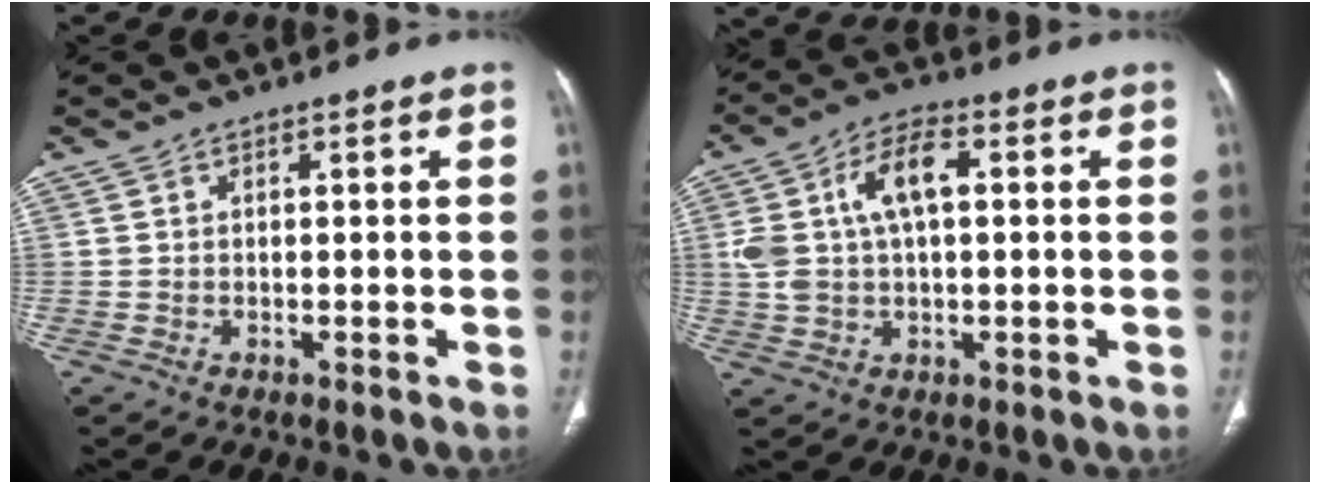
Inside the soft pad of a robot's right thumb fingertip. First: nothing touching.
{"total": 10.7, "force": [2.0, 5.7, 8.9], "torque": [-0.175, 0.021, 0.036]}